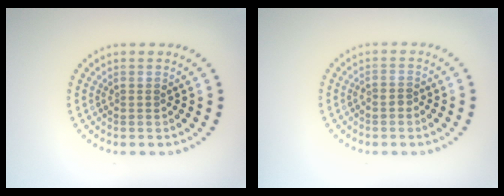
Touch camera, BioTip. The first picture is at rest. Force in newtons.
{"total": 0.8, "press": 0.5, "slide": 0.6}